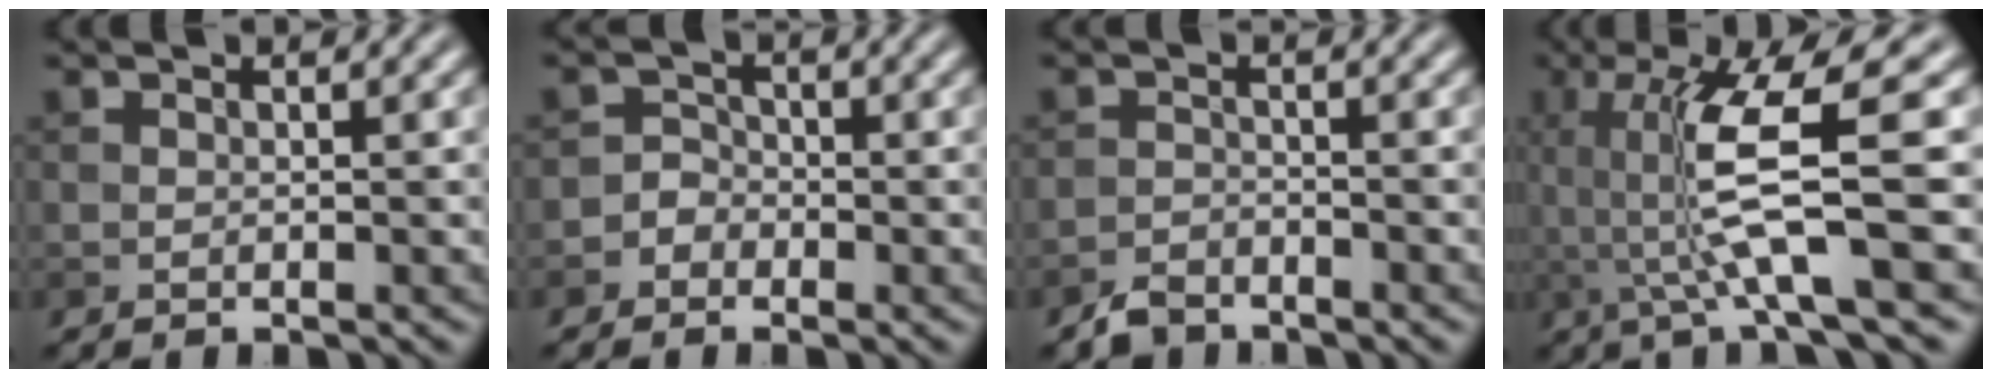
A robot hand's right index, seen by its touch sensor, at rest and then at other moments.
{"total": 1.9, "force": [-1.0, 1.6, 0.2], "torque": [0.018, 0.011, -0.026]}
{"total": 2.1, "force": [-1.9, 0.9, 0.4], "torque": [-0.006, 0.004, -0.041]}
{"total": 7.7, "force": [0.4, 1.4, 7.5], "torque": [-0.135, 0.000, 0.012]}